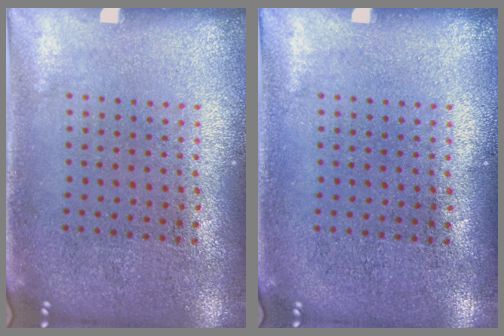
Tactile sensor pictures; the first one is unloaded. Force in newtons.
{"total": 0.0}